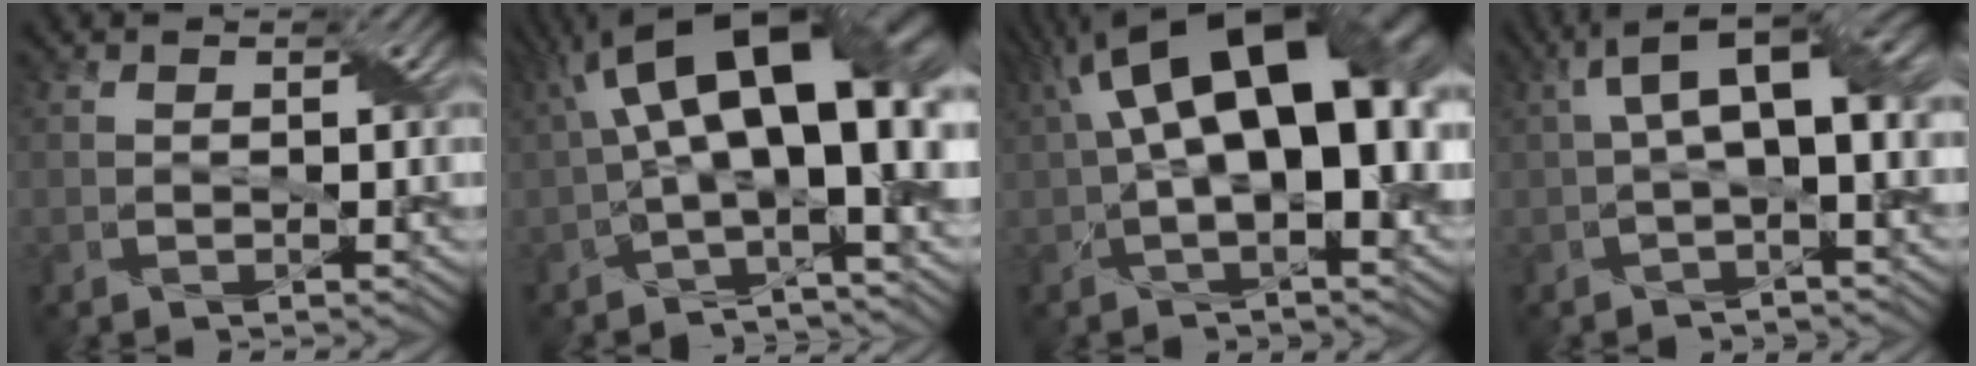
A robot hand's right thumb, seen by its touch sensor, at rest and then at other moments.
{"total": 17.0, "force": [2.4, 7.0, 15.3], "torque": [-0.235, 0.029, 0.035]}
{"total": 18.5, "force": [3.3, 8.3, 16.2], "torque": [-0.251, 0.043, 0.042]}
{"total": 9.1, "force": [0.7, 3.5, 8.4], "torque": [-0.150, 0.015, 0.014]}